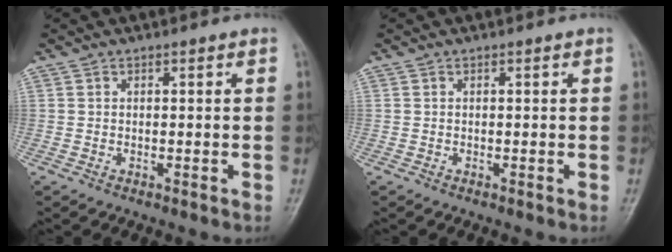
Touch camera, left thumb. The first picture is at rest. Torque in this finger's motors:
{"motor_torque": [-0.16, -0.15, -0.24, 0.14, 0.00]}